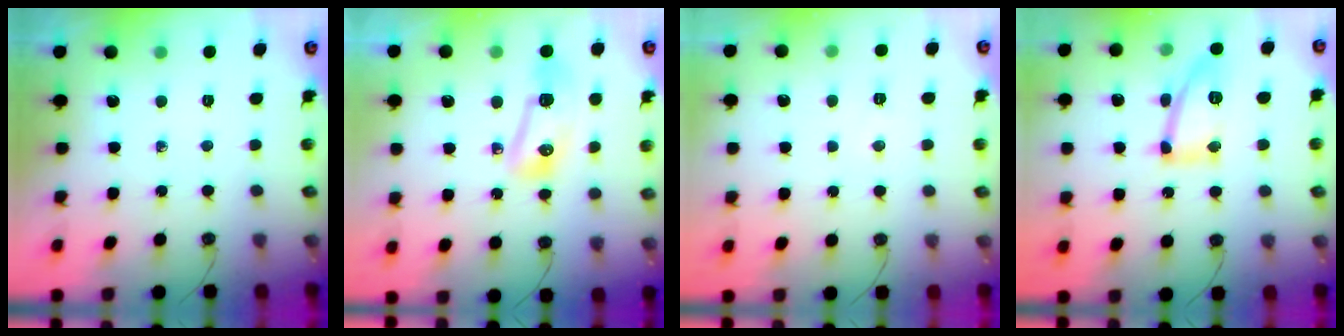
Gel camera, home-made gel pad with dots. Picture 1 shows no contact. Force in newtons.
{"total": 9.7, "press": 9.6, "slide": 1.2}
{"total": 5.9, "press": 4.2, "slide": 4.1}
{"total": 14.3, "press": 14.3, "slide": 1.4}